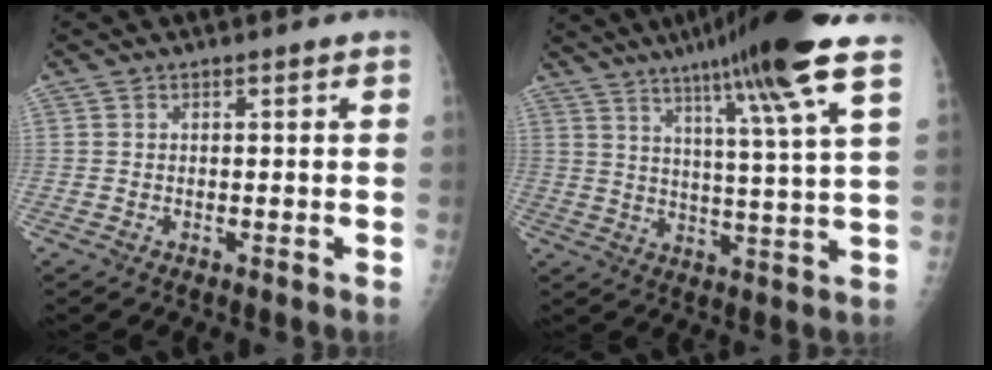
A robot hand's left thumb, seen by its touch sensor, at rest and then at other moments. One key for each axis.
{"total": 18.7, "fx": 12.0, "fy": -0.3, "fz": 14.3, "tx": -0.210, "ty": -0.042, "tz": 0.170}